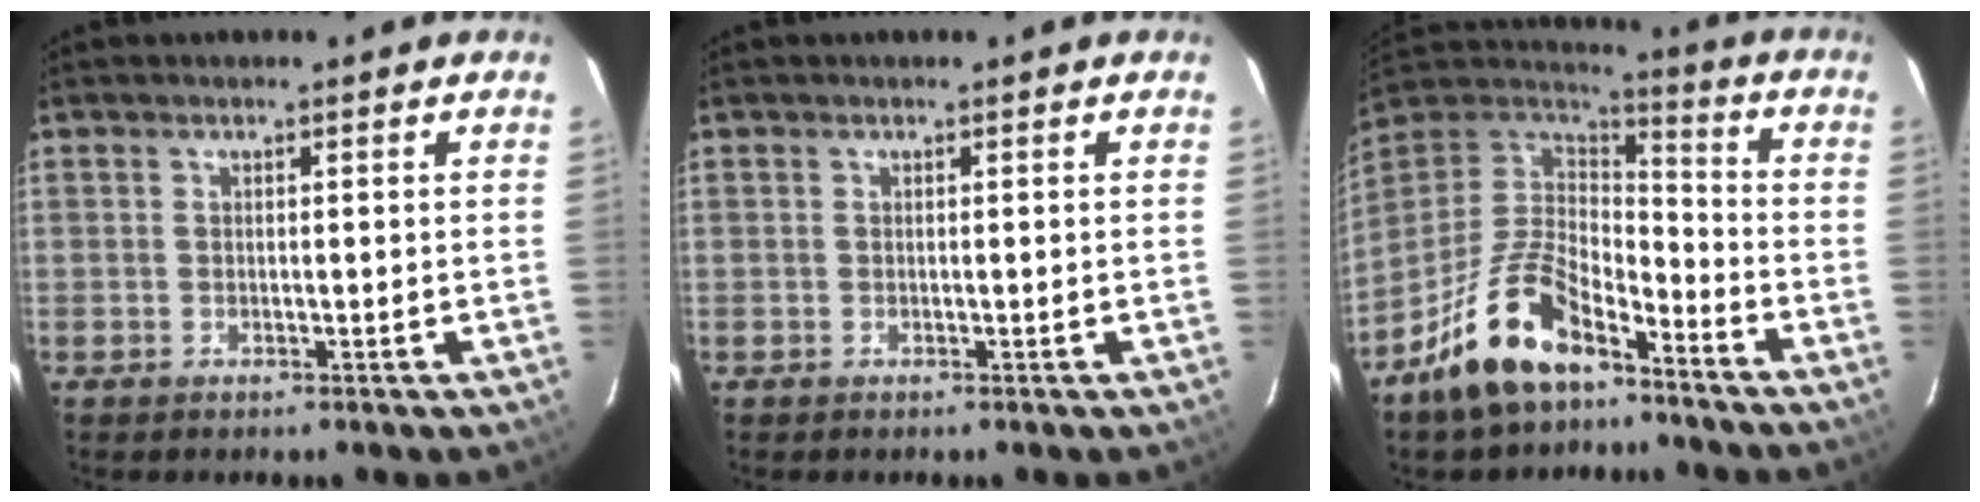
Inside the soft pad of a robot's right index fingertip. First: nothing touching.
{"total": 0.0}
{"total": 17.1, "force": [-11.2, 7.7, 10.4], "torque": [-0.226, 0.004, -0.207]}